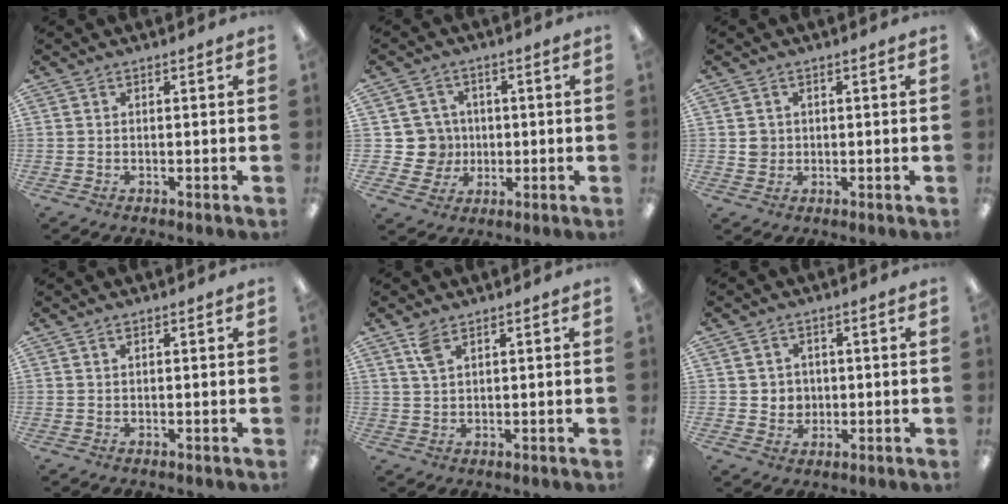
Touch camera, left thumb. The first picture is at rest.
{"total": 7.8, "force": [0.4, 7.7, 1.1], "torque": [-0.030, 0.005, 0.017]}
{"total": 2.6, "force": [0.5, 2.5, 0.7], "torque": [-0.010, 0.002, 0.006]}
{"total": 0.8, "force": [0.5, 0.3, 0.5], "torque": [-0.012, 0.003, 0.008]}
{"total": 3.9, "force": [2.6, 1.5, 2.5], "torque": [-0.049, -0.004, 0.047]}
{"total": 3.6, "force": [1.2, 3.4, 0.1], "torque": [0.000, -0.004, 0.019]}